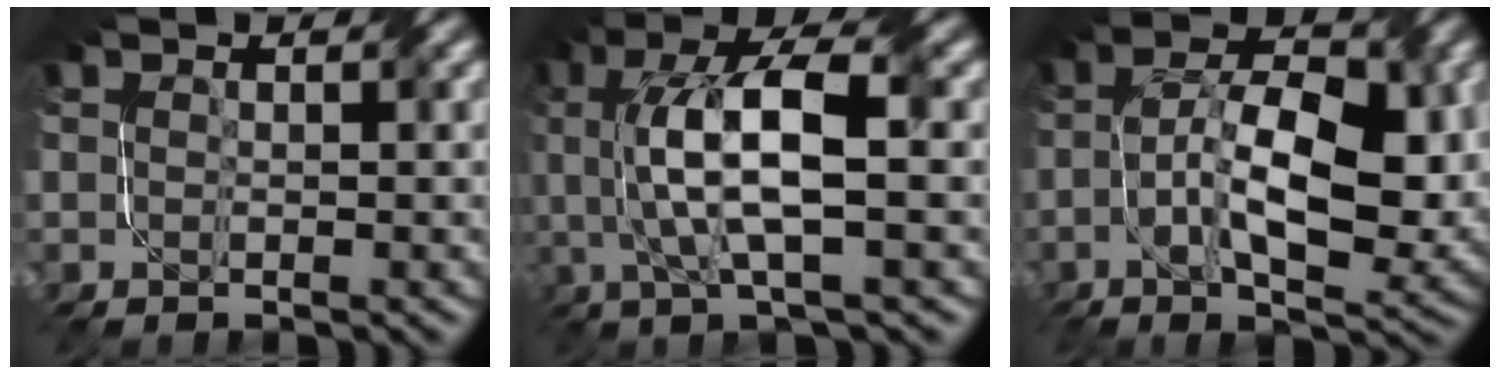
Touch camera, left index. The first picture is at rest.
{"total": 9.0, "force": [0.8, 2.6, 8.6], "torque": [-0.161, 0.011, 0.023]}
{"total": 10.8, "force": [-1.1, 4.7, 9.7], "torque": [-0.164, 0.001, -0.010]}